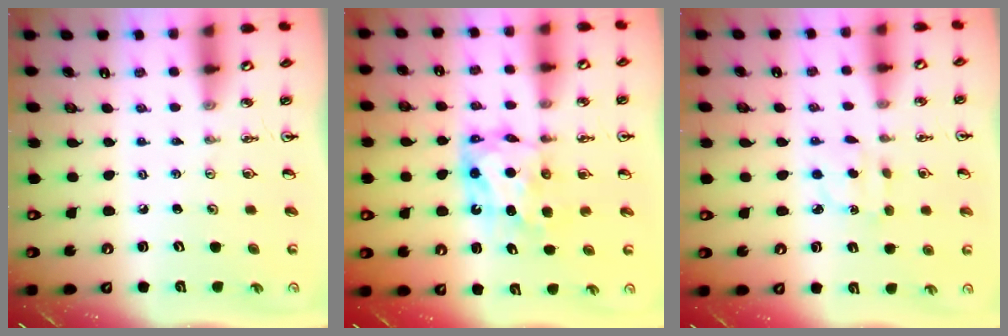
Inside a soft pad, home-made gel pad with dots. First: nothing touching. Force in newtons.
{"total": 6.3, "press": 6.3, "slide": 0.4}
{"total": 3.3, "press": 3.2, "slide": 0.4}